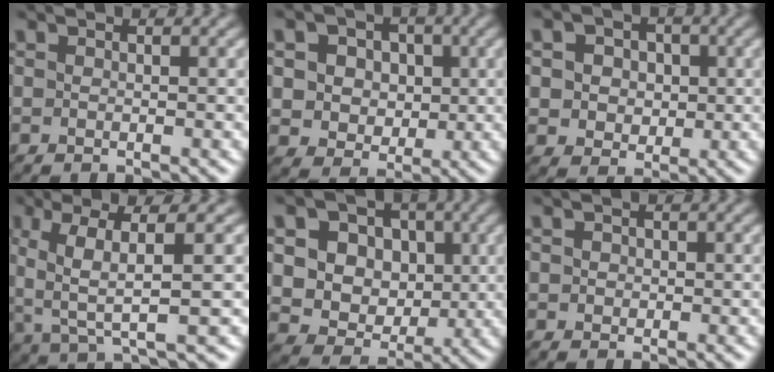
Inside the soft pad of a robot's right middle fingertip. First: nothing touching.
{"total": 6.4, "force": [1.5, 5.3, 3.2], "torque": [-0.061, 0.019, 0.015]}
{"total": 5.0, "force": [0.9, 4.2, 2.6], "torque": [-0.050, 0.016, -0.001]}
{"total": 6.2, "force": [1.1, 1.3, 6.0], "torque": [-0.117, 0.000, 0.019]}
{"total": 12.2, "force": [3.3, 10.3, 5.7], "torque": [-0.128, 0.021, 0.059]}
{"total": 0.7, "force": [0.0, 0.6, 0.2], "torque": [-0.002, -0.002, 0.001]}